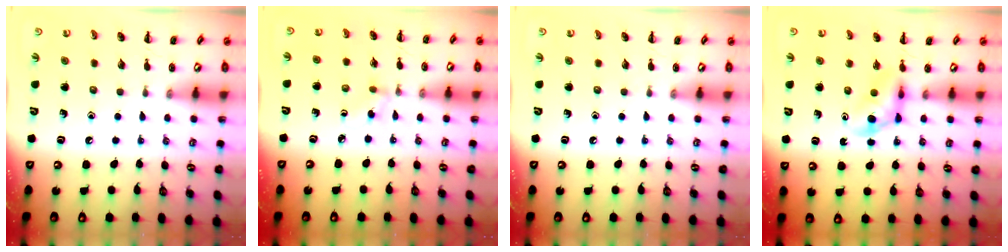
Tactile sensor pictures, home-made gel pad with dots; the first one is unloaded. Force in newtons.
{"total": 2.6, "press": 2.4, "slide": 1.0}
{"total": 0.0}
{"total": 3.7, "press": 3.5, "slide": 1.1}